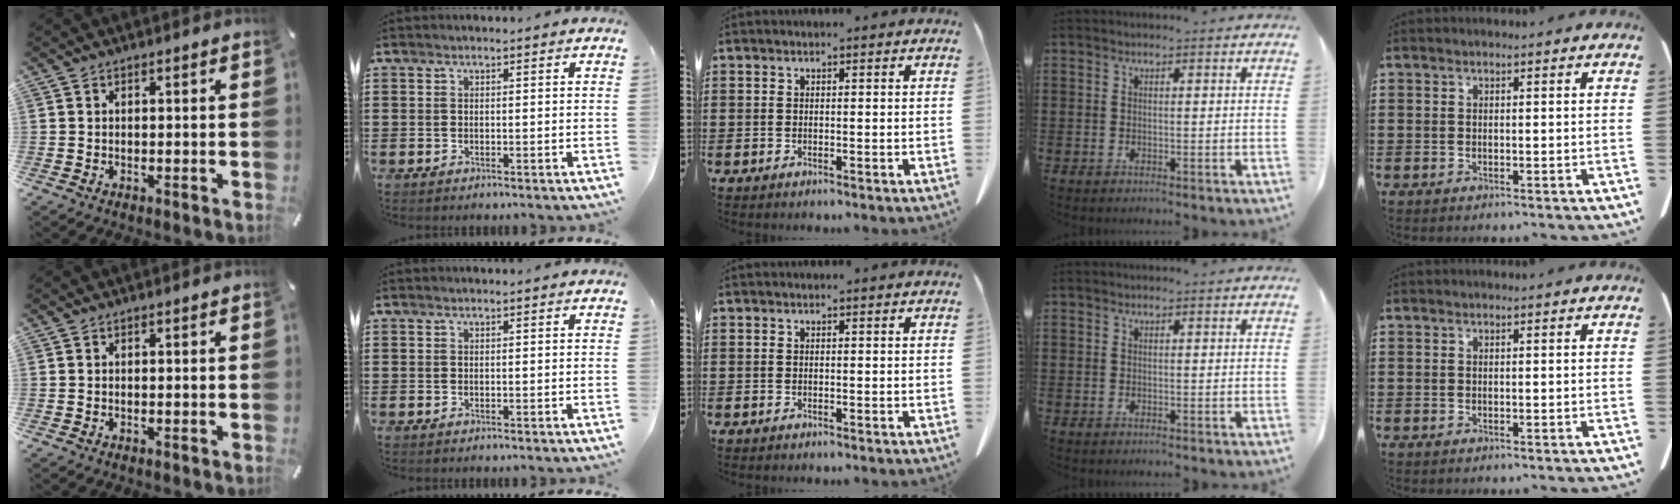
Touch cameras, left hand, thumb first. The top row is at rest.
{}